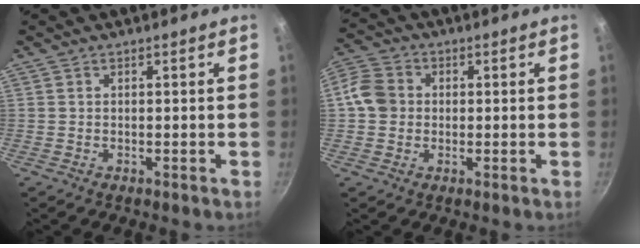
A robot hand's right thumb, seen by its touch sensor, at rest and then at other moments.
{"total": 7.0, "force": [0.1, 6.1, 3.3], "torque": [-0.044, 0.014, -0.018]}